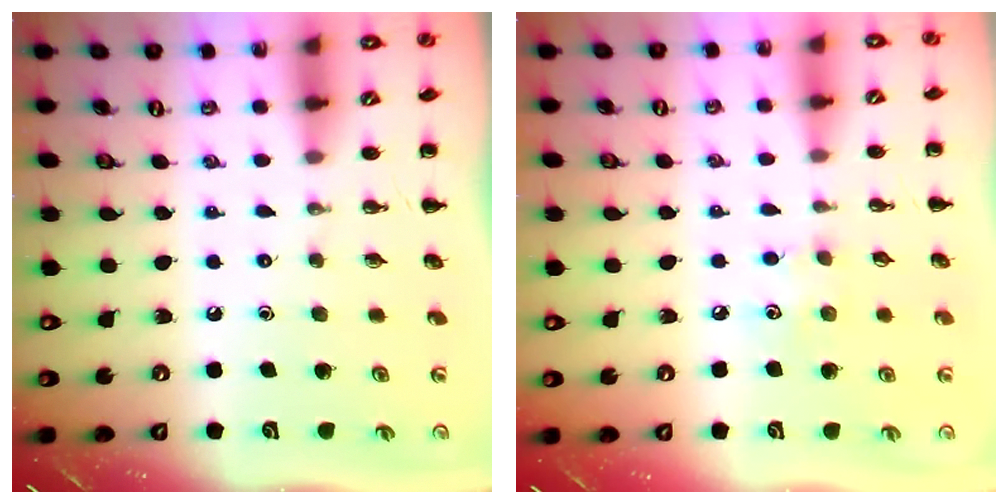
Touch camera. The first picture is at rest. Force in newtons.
{"total": 4.7, "press": 4.6, "slide": 1.1}